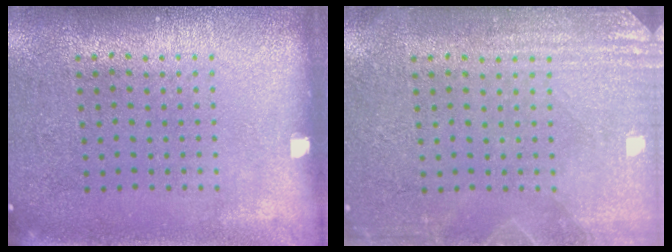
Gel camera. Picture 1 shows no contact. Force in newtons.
{"total": 3.2, "press": 3.1, "slide": 0.4}